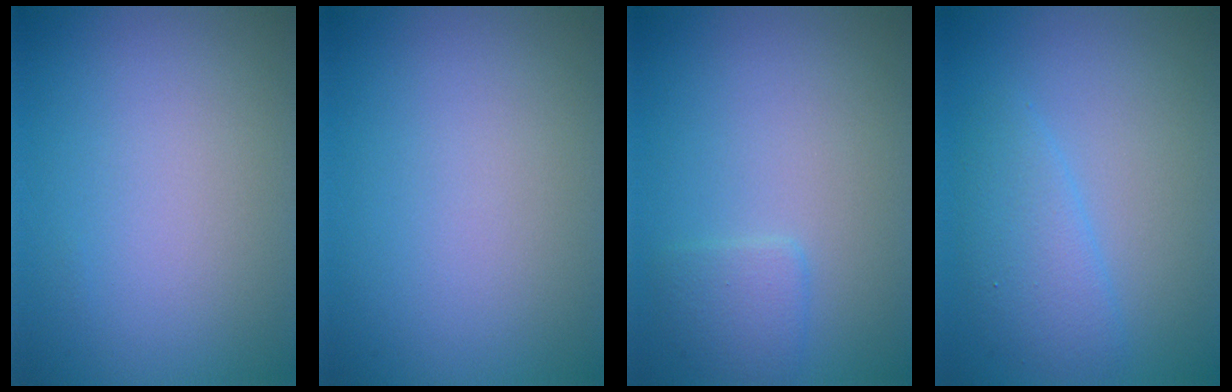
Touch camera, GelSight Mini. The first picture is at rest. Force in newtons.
{"total": 0.0}
{"total": 1.6, "press": 1.6, "slide": 0.1}
{"total": 2.8, "press": 2.8, "slide": 0.2}